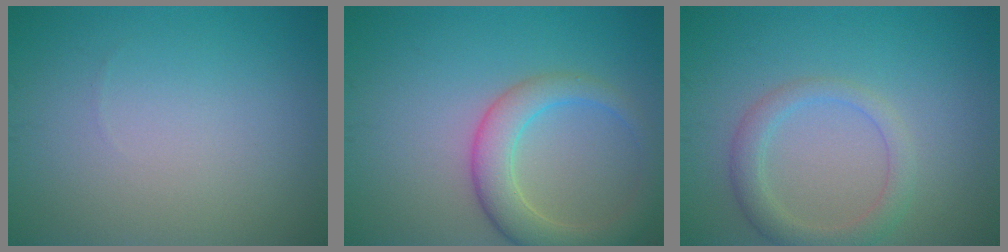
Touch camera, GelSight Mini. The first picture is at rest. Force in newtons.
{"total": 4.7, "press": 4.7, "slide": 0.3}
{"total": 2.9, "press": 2.9, "slide": 0.1}